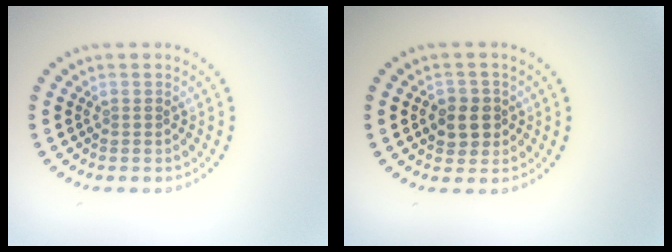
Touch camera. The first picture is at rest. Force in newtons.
{"total": 2.6, "press": 2.5, "slide": 0.6}